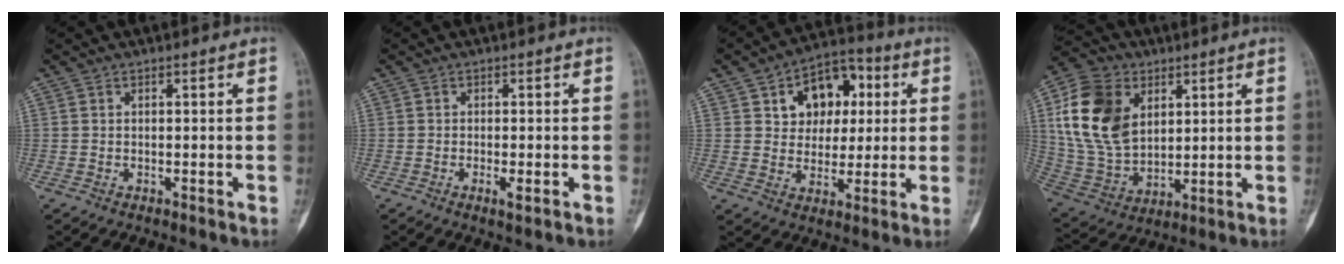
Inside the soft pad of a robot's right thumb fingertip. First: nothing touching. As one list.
[{"total": 1.9, "force": [-0.7, 0.5, 1.7], "torque": [-0.029, -0.003, -0.013]}, {"total": 12.9, "force": [3.7, 9.5, 8.0], "torque": [-0.063, 0.009, 0.054]}, {"total": 18.2, "force": [5.3, 12.6, 12.0], "torque": [-0.220, -0.013, 0.110]}]